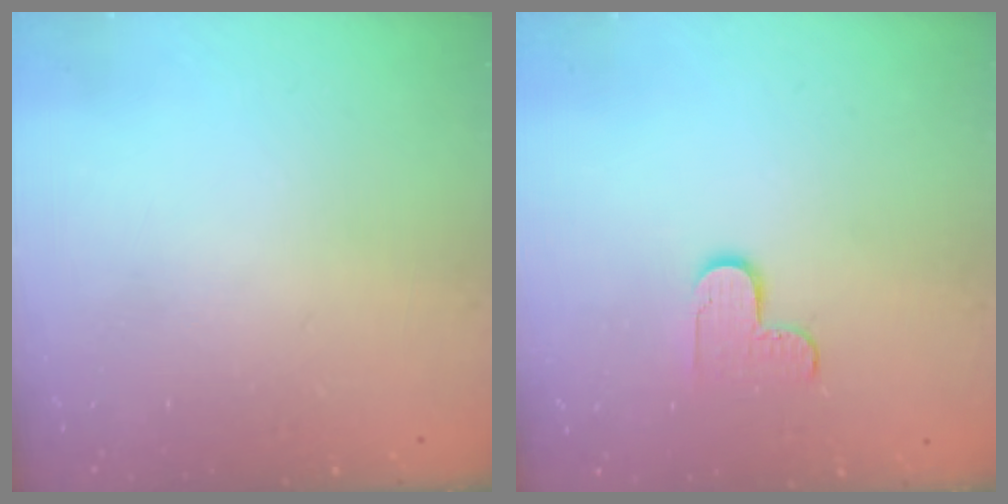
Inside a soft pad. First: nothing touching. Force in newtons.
{"total": 5.6, "press": 5.5, "slide": 0.4}